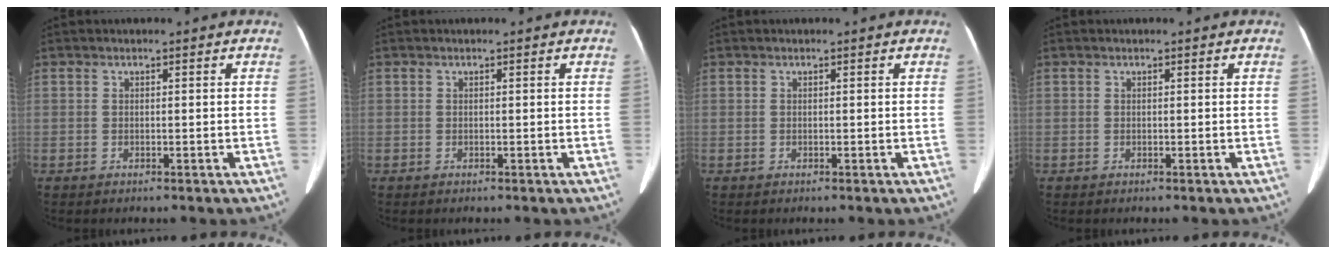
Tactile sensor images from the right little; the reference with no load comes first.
{"total": 0.0}
{"total": 0.0}
{"total": 0.0}